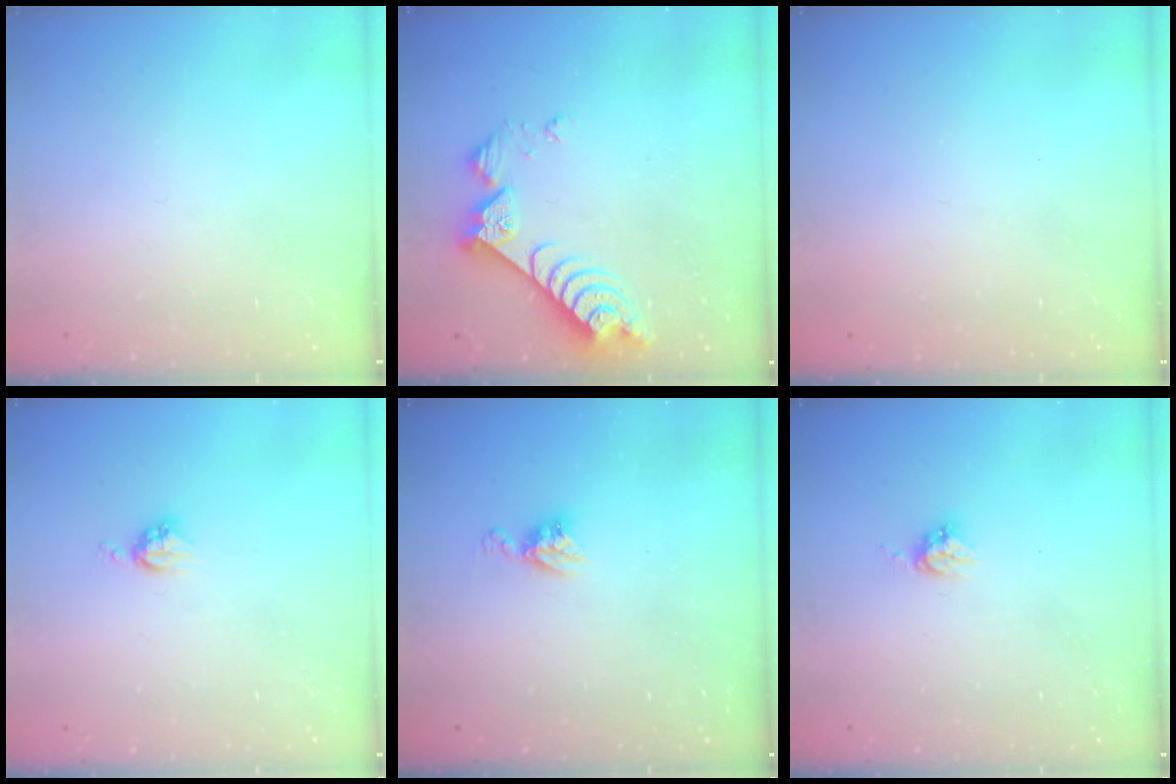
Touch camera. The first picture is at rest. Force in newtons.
{"total": 8.3, "press": 8.3, "slide": 0.7}
{"total": 0.0}
{"total": 4.0, "press": 4.0, "slide": 0.5}
{"total": 6.8, "press": 6.8, "slide": 0.4}
{"total": 4.0, "press": 4.0, "slide": 0.0}